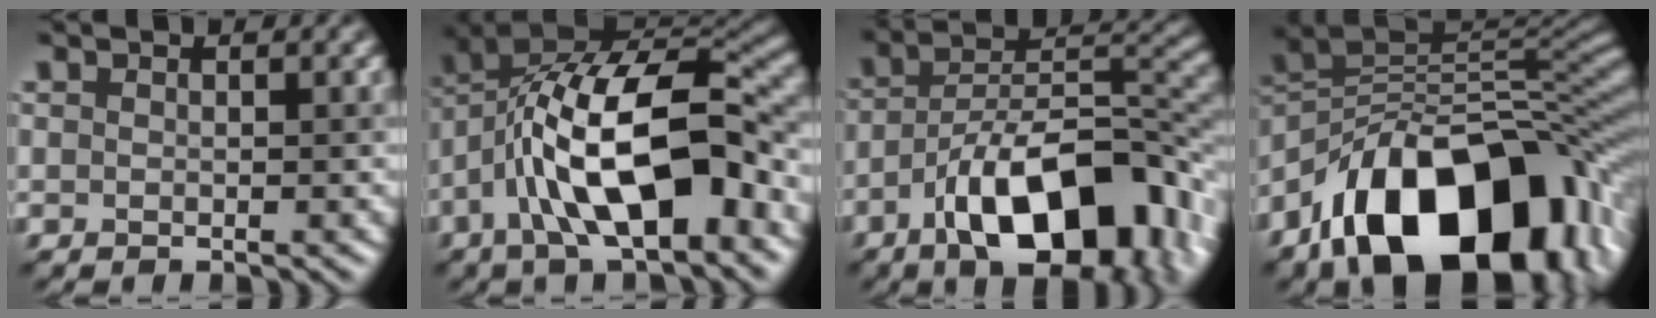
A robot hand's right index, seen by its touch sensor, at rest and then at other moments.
{"total": 13.5, "force": [-3.3, 5.6, 11.8], "torque": [-0.198, 0.012, -0.065]}
{"total": 12.7, "force": [-6.2, 5.1, 9.9], "torque": [-0.149, 0.007, -0.113]}
{"total": 17.1, "force": [-8.6, 9.4, 11.5], "torque": [-0.170, 0.005, -0.149]}